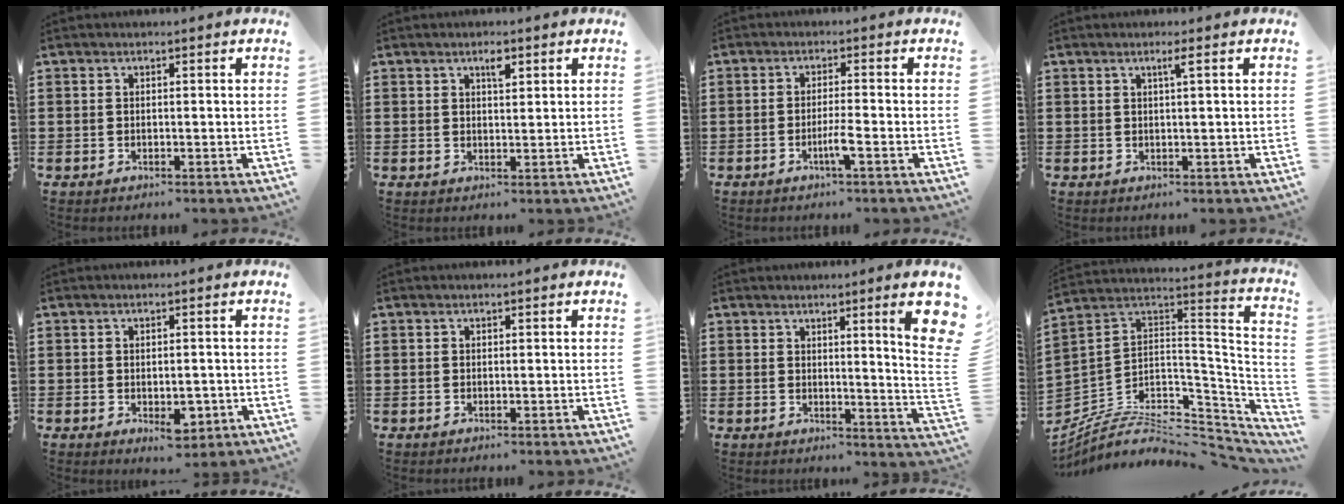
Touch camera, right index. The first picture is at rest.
{"total": 2.3, "force": [1.3, 0.8, 1.7], "torque": [-0.029, 0.002, 0.019]}
{"total": 3.2, "force": [-1.5, -0.1, 2.8], "torque": [-0.048, -0.003, -0.030]}
{"total": 1.5, "force": [0.6, -0.2, 1.3], "torque": [-0.024, 0.001, 0.008]}
{"total": 4.0, "force": [-1.3, 2.2, 3.1], "torque": [-0.035, -0.003, -0.024]}
{"total": 0.0}
{"total": 6.9, "force": [3.1, 0.0, 6.2], "torque": [-0.092, -0.024, 0.045]}
{"total": 5.4, "force": [-3.5, 2.4, 3.2], "torque": [-0.076, -0.024, -0.070]}